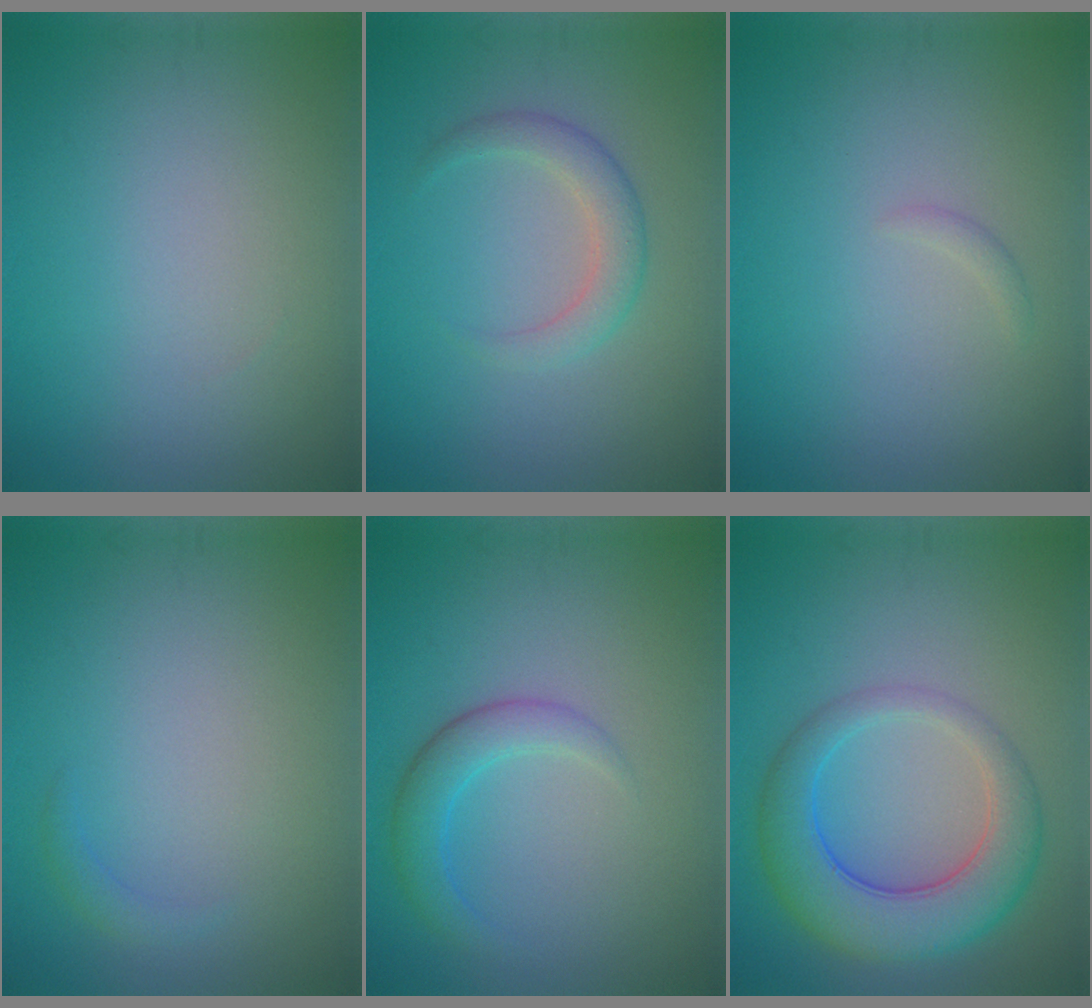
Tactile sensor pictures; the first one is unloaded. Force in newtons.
{"total": 2.5, "press": 2.5, "slide": 0.2}
{"total": 0.6, "press": 0.6, "slide": 0.1}
{"total": 0.9, "press": 0.9, "slide": 0.0}
{"total": 2.8, "press": 2.8, "slide": 0.1}
{"total": 6.6, "press": 6.6, "slide": 0.3}